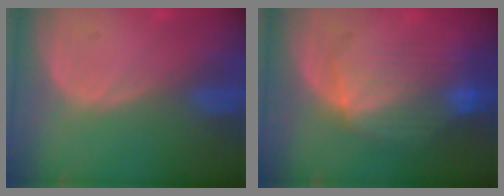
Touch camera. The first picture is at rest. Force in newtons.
{"total": 8.8, "press": 8.1, "slide": 3.6}